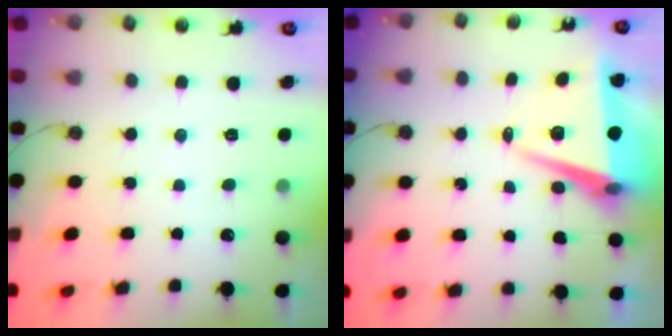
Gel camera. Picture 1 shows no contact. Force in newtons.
{"total": 8.7, "press": 7.5, "slide": 4.3}